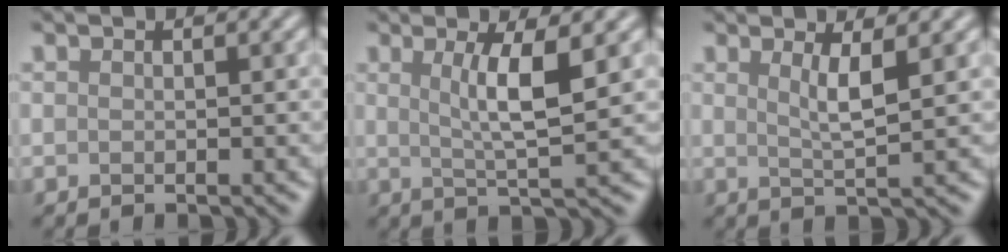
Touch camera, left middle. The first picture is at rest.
{"total": 4.6, "force": [1.2, 0.8, 4.3], "torque": [-0.074, -0.002, 0.022]}
{"total": 2.7, "force": [1.0, 0.6, 2.5], "torque": [-0.039, -0.004, 0.017]}